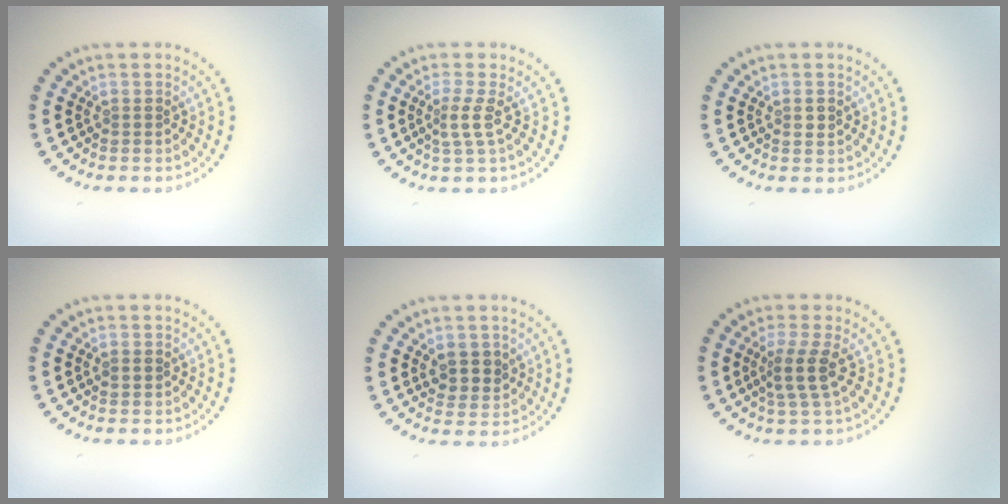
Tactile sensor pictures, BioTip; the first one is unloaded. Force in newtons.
{"total": 1.9, "press": 1.3, "slide": 1.3}
{"total": 0.9, "press": 0.9, "slide": 0.2}
{"total": 0.9, "press": 0.9, "slide": 0.1}
{"total": 2.7, "press": 2.5, "slide": 0.9}
{"total": 2.8, "press": 2.2, "slide": 1.8}